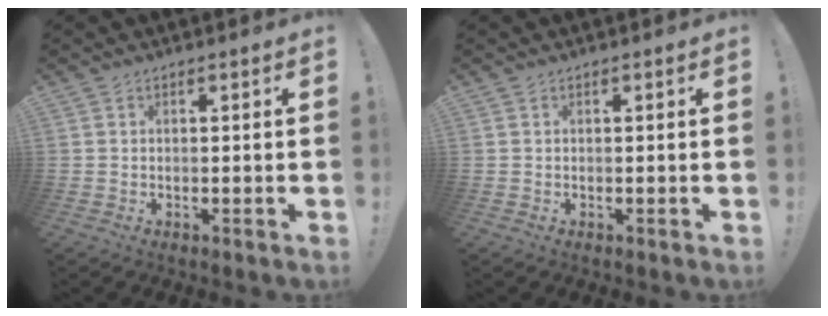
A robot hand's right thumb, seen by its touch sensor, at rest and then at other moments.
{"total": 0.0}